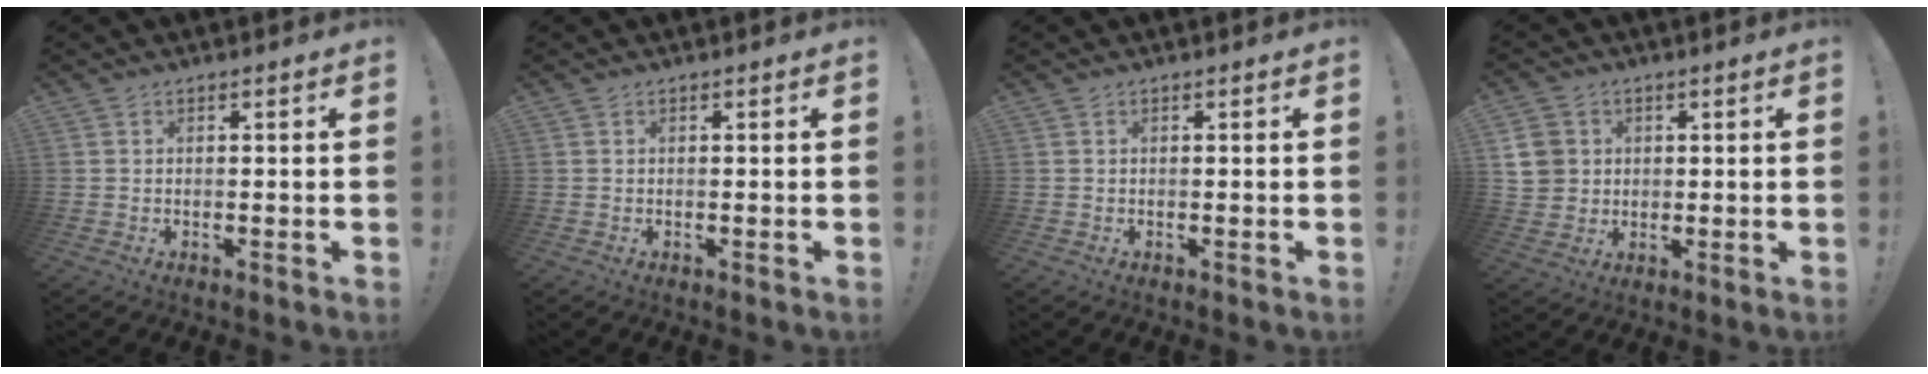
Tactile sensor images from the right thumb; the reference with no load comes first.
{"total": 0.0}
{"total": 0.0}
{"total": 8.1, "force": [1.8, 7.3, 2.9], "torque": [-0.059, -0.006, 0.038]}